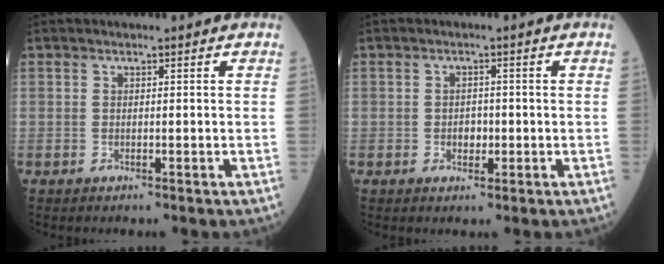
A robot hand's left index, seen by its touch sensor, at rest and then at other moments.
{"total": 1.9, "force": [-0.5, 1.4, 1.3], "torque": [-0.019, 0.004, -0.005]}